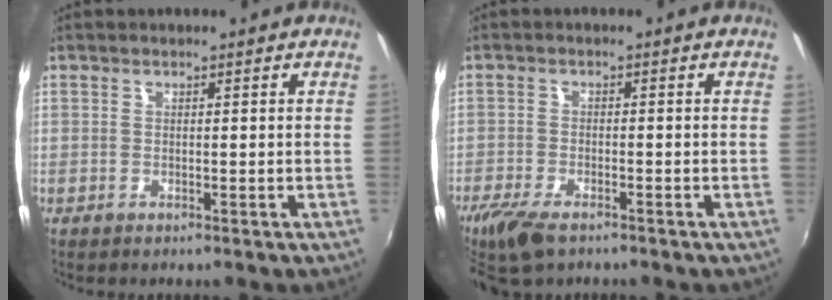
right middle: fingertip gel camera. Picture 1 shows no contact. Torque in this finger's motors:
{"motor_torque": [1.09, -1.05, 0.33, 0.09]}